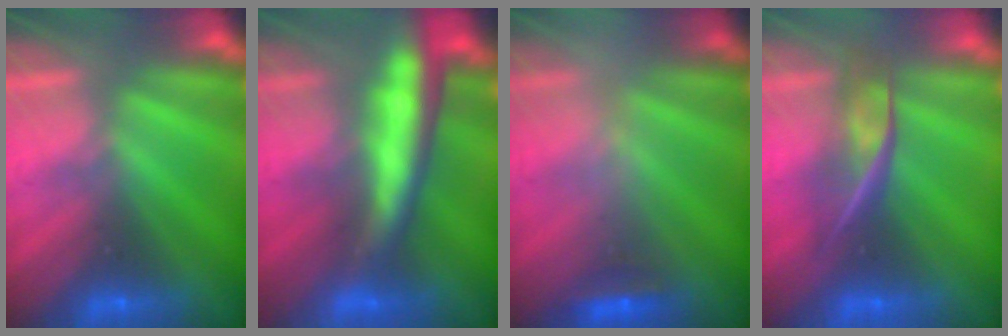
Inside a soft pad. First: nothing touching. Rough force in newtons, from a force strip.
{"total": 8.1}
{"total": 2.4}
{"total": 2.4}